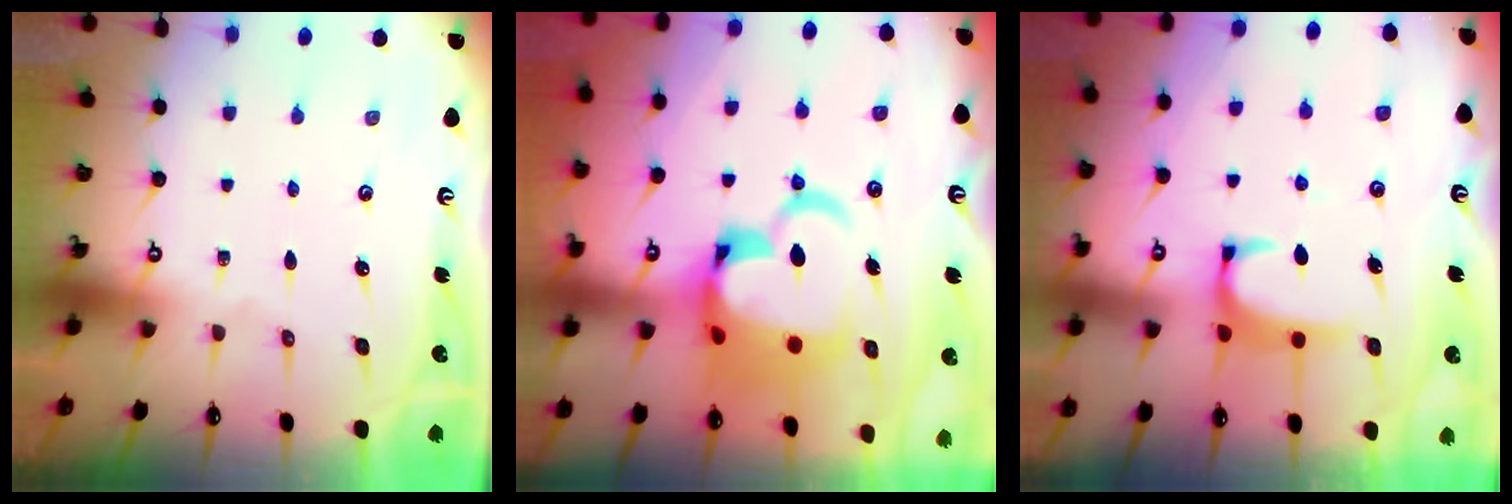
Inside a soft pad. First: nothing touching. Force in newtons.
{"total": 13.8, "press": 13.6, "slide": 2.1}
{"total": 2.0, "press": 2.0, "slide": 0.3}